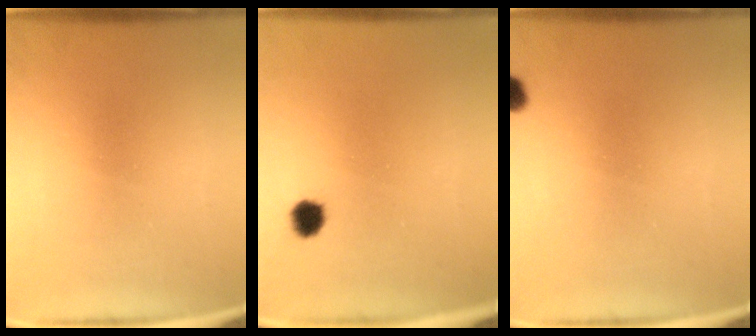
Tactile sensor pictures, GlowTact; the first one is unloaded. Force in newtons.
{"total": 2.7}
{"total": 2.7}